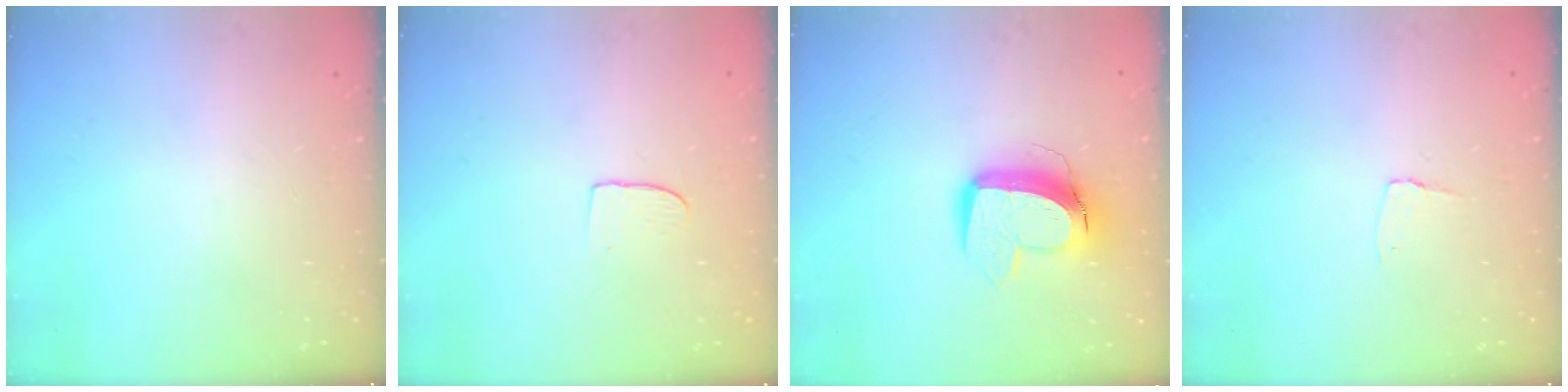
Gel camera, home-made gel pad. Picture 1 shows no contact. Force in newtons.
{"total": 4.7, "press": 4.7, "slide": 0.4}
{"total": 11.5, "press": 11.4, "slide": 1.2}
{"total": 2.9, "press": 2.9, "slide": 0.3}